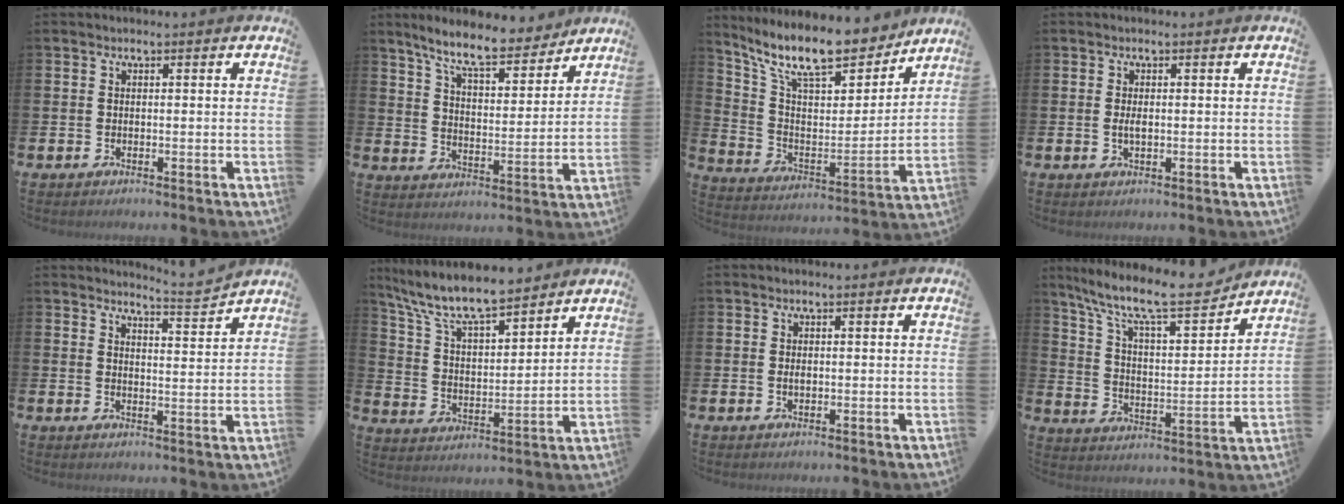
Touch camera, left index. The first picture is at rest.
{"total": 8.9, "force": [7.9, 1.9, 3.7], "torque": [-0.099, -0.042, 0.139]}
{"total": 13.3, "force": [11.3, 3.7, 6.1], "torque": [-0.153, -0.068, 0.199]}
{"total": 1.5, "force": [0.0, 0.6, 1.3], "torque": [-0.020, 0.000, -0.002]}
{"total": 4.2, "force": [4.2, -0.5, 0.4], "torque": [-0.005, -0.038, 0.069]}
{"total": 9.3, "force": [8.4, 1.7, 3.6], "torque": [-0.110, -0.046, 0.150]}
{"total": 0.8, "force": [0.1, 0.5, 0.7], "torque": [-0.007, 0.002, -0.002]}
{"total": 11.3, "force": [9.8, 2.2, 5.2], "torque": [-0.128, -0.066, 0.162]}